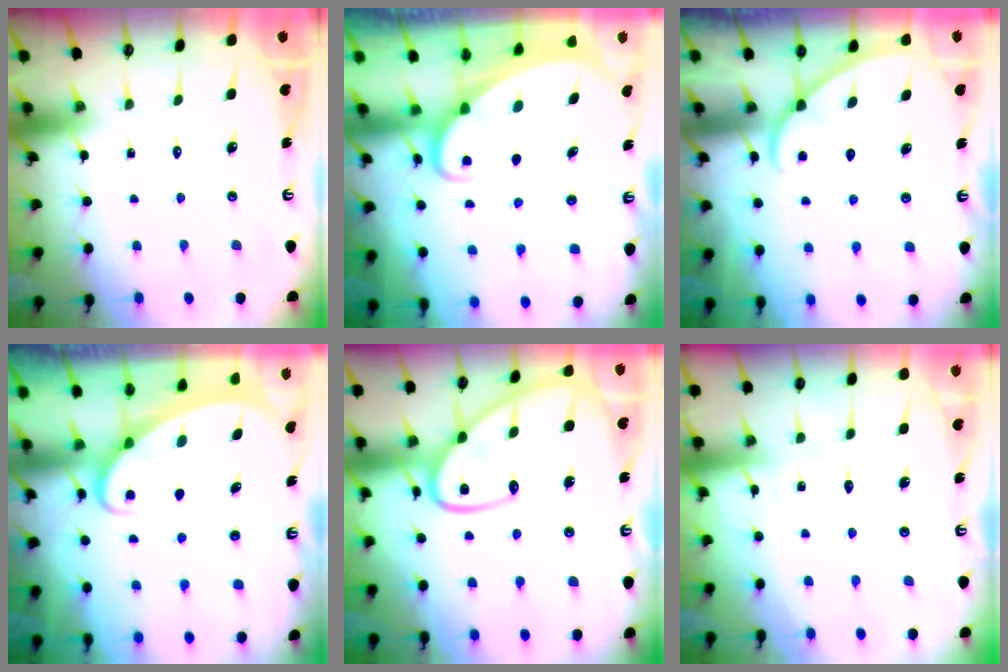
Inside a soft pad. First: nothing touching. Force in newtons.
{"total": 2.4, "press": 2.4, "slide": 0.2}
{"total": 2.9, "press": 2.9, "slide": 0.4}
{"total": 2.2, "press": 2.1, "slide": 0.3}
{"total": 17.1, "press": 17.0, "slide": 1.5}
{"total": 3.0, "press": 3.0, "slide": 0.4}